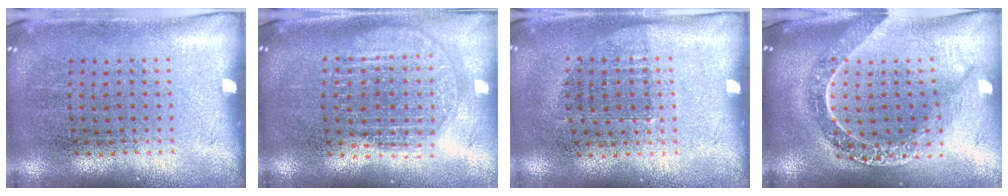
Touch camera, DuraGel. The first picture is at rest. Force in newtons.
{"total": 1.8, "press": 1.5, "slide": 1.0}
{"total": 0.7, "press": 0.6, "slide": 0.3}
{"total": 2.5, "press": 2.0, "slide": 1.4}